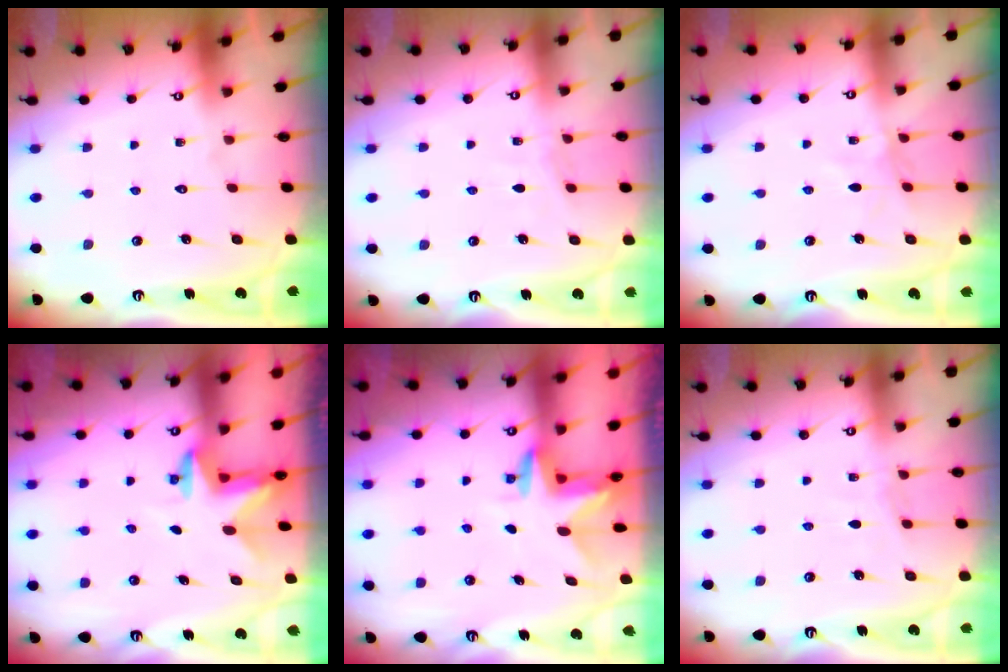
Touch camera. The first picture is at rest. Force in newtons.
{"total": 2.4, "press": 2.4, "slide": 0.3}
{"total": 5.6, "press": 5.6, "slide": 0.5}
{"total": 2.4, "press": 2.3, "slide": 0.4}
{"total": 2.9, "press": 2.9, "slide": 0.1}
{"total": 2.4, "press": 2.4, "slide": 0.3}